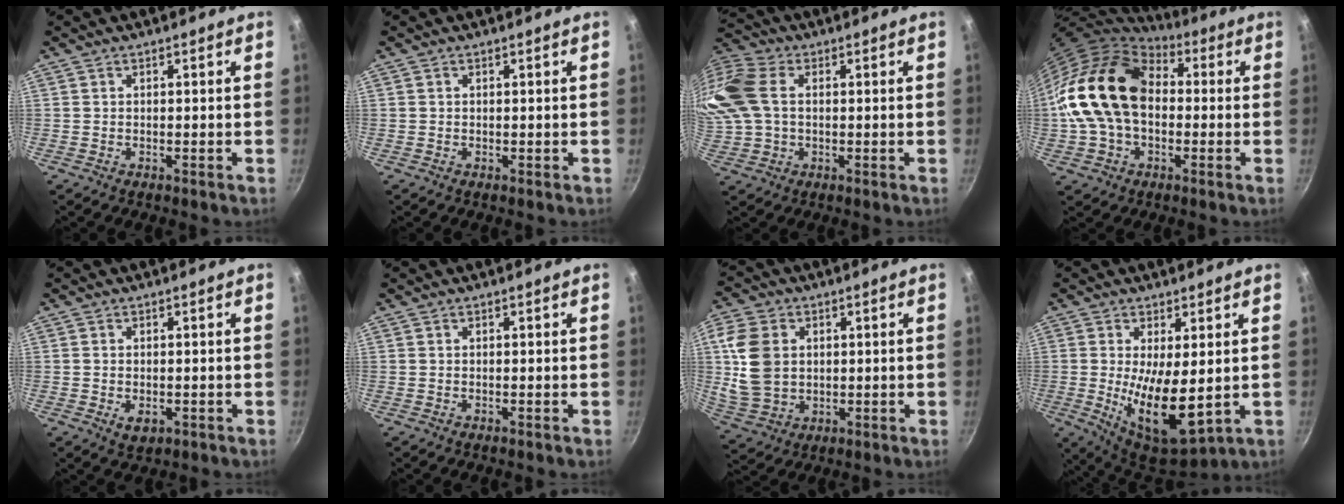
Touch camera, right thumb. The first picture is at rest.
{"total": 0.0}
{"total": 17.6, "force": [2.3, 12.8, 11.9], "torque": [-0.290, 0.034, 0.037]}
{"total": 19.3, "force": [0.7, 13.8, 13.6], "torque": [-0.229, 0.041, 0.002]}
{"total": 2.8, "force": [-0.7, 1.8, 2.0], "torque": [-0.032, -0.008, -0.006]}
{"total": 0.0}
{"total": 11.9, "force": [1.7, 9.0, 7.6], "torque": [-0.135, -0.004, 0.044]}
{"total": 13.3, "force": [-0.3, 5.1, 12.3], "torque": [-0.201, -0.027, 0.011]}